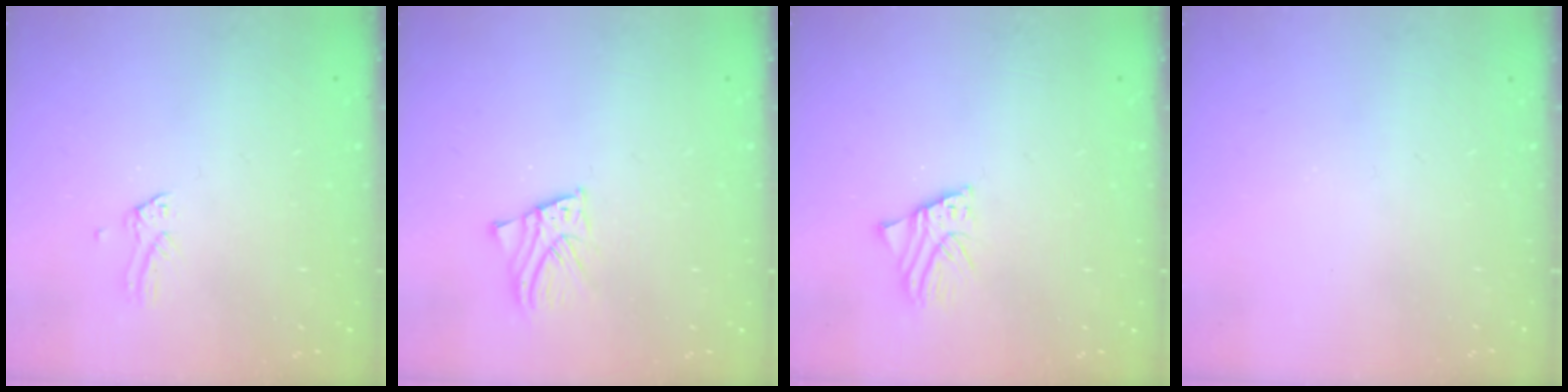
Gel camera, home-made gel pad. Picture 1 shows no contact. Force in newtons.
{"total": 2.6, "press": 2.6, "slide": 0.1}
{"total": 2.5, "press": 2.5, "slide": 0.3}
{"total": 0.0}